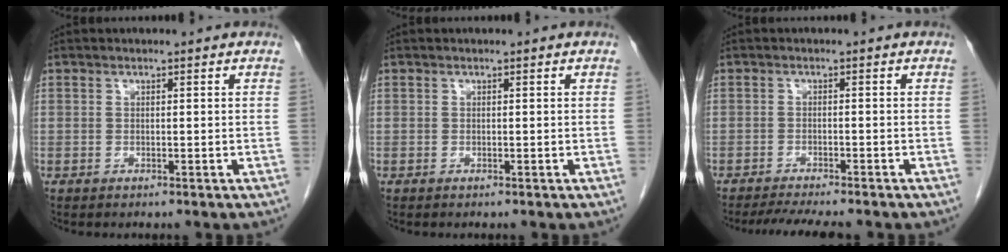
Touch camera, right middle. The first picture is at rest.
{"total": 0.0}
{"total": 6.5, "force": [-5.7, 0.5, 3.1], "torque": [-0.046, -0.014, -0.088]}